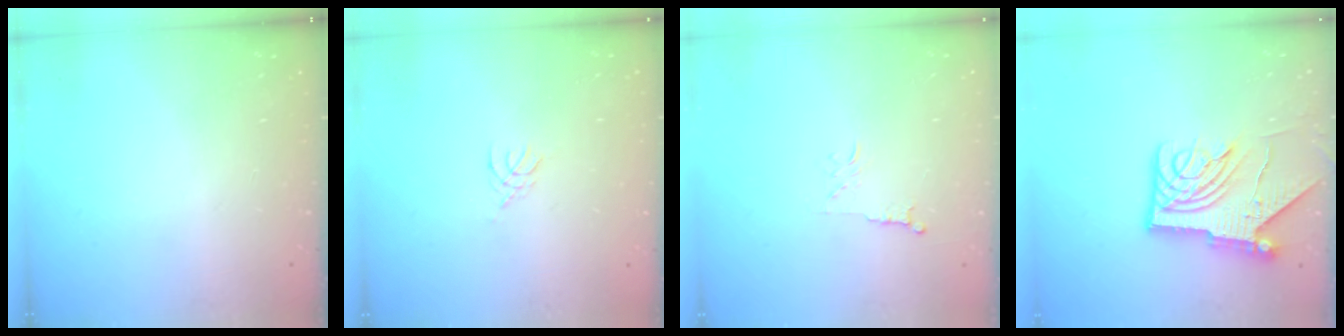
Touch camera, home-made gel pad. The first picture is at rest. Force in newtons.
{"total": 1.2, "press": 1.2, "slide": 0.3}
{"total": 3.9, "press": 3.8, "slide": 0.5}
{"total": 13.5, "press": 13.4, "slide": 1.6}